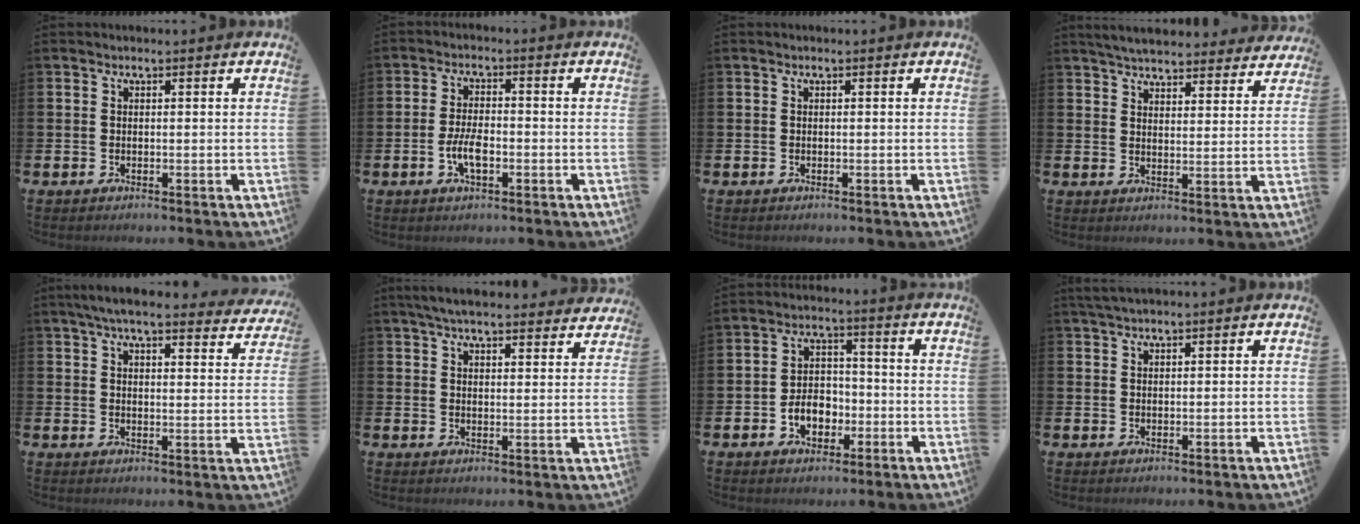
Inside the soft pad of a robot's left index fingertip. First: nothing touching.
{"total": 4.2, "force": [-1.1, 1.7, 3.7], "torque": [-0.067, 0.002, -0.022]}
{"total": 0.0}
{"total": 5.1, "force": [5.0, 0.9, 0.7], "torque": [-0.027, -0.032, 0.087]}
{"total": 5.8, "force": [5.4, 0.8, 2.2], "torque": [-0.047, -0.026, 0.093]}
{"total": 5.7, "force": [5.4, 0.8, 1.6], "torque": [-0.042, -0.023, 0.097]}
{"total": 4.8, "force": [-1.8, 3.5, 2.6], "torque": [-0.034, 0.003, -0.041]}
{"total": 2.1, "force": [1.8, 0.3, 1.0], "torque": [-0.019, 0.003, 0.033]}